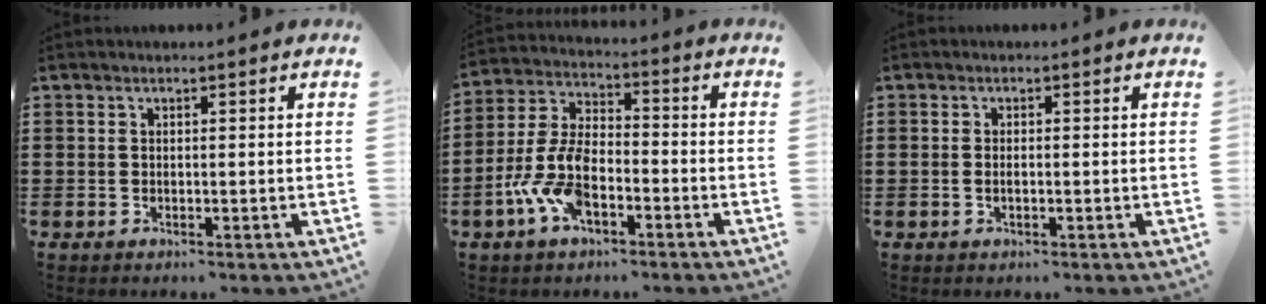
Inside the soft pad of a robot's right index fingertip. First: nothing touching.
{"total": 9.4, "force": [-3.9, 4.5, 7.2], "torque": [-0.184, -0.005, -0.080]}
{"total": 1.1, "force": [-0.2, 0.2, 1.0], "torque": [-0.021, -0.005, -0.002]}